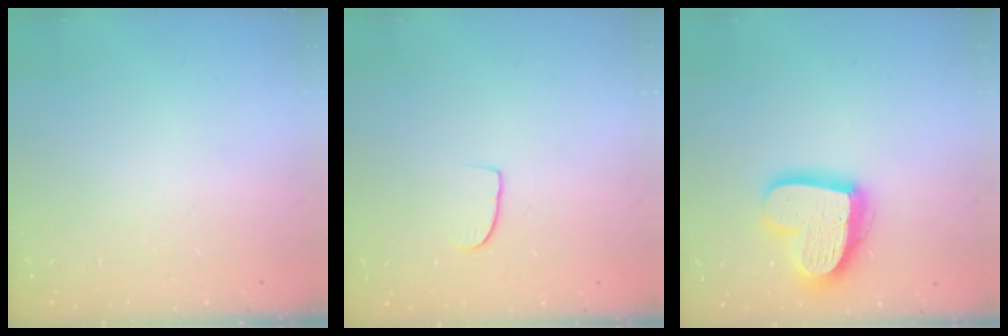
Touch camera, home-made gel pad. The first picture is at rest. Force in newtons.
{"total": 6.1, "press": 6.1, "slide": 0.4}
{"total": 17.2, "press": 17.2, "slide": 1.4}